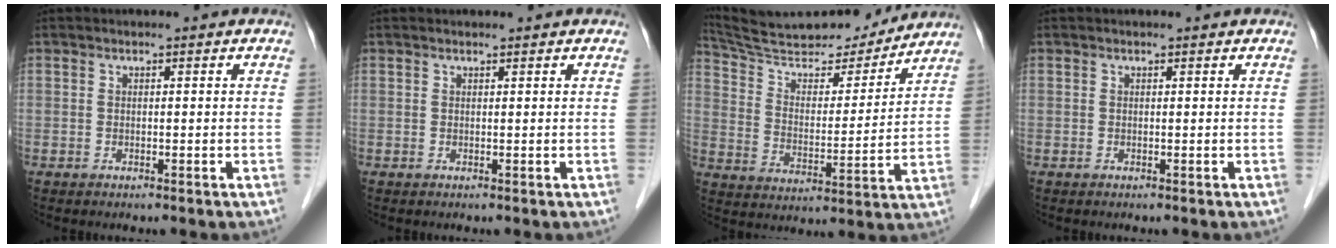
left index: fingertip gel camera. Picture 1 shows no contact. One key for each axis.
{"total": 1.2, "fx": 1.2, "fy": 0.1, "fz": 0.3, "tx": -0.008, "ty": 0.012, "tz": 0.018}
{"total": 21.2, "fx": 19.7, "fy": 3.6, "fz": 6.9, "tx": -0.121, "ty": 0.001, "tz": 0.306}
{"total": 1.3, "fx": 1.2, "fy": 0.2, "fz": 0.3, "tx": -0.010, "ty": 0.013, "tz": 0.013}